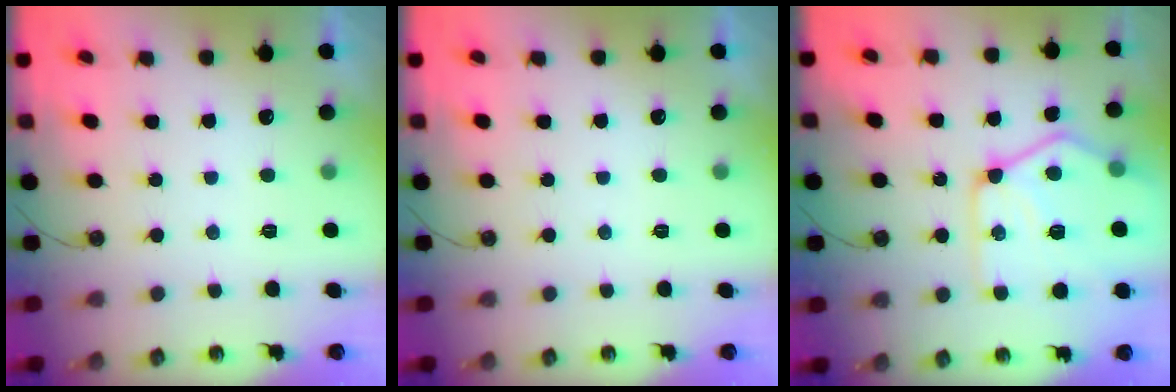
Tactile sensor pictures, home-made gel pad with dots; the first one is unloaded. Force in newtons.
{"total": 0.0}
{"total": 17.3, "press": 17.2, "slide": 1.5}